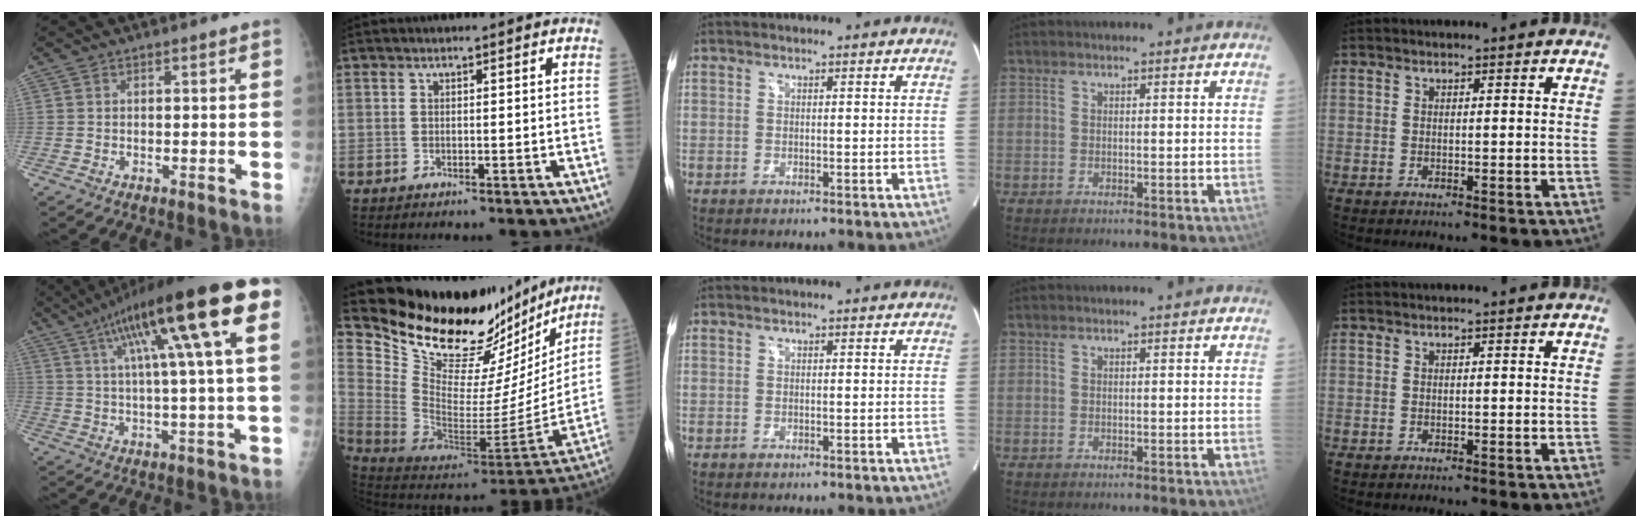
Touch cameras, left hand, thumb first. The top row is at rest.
{"thumb": {"total": 21.5, "force": [8.5, 2.6, 19.6], "torque": [-0.311, 0.019, 0.124]}, "index": {"total": 26.9, "force": [23.0, 8.4, 11.2], "torque": [-0.185, -0.034, 0.352]}}